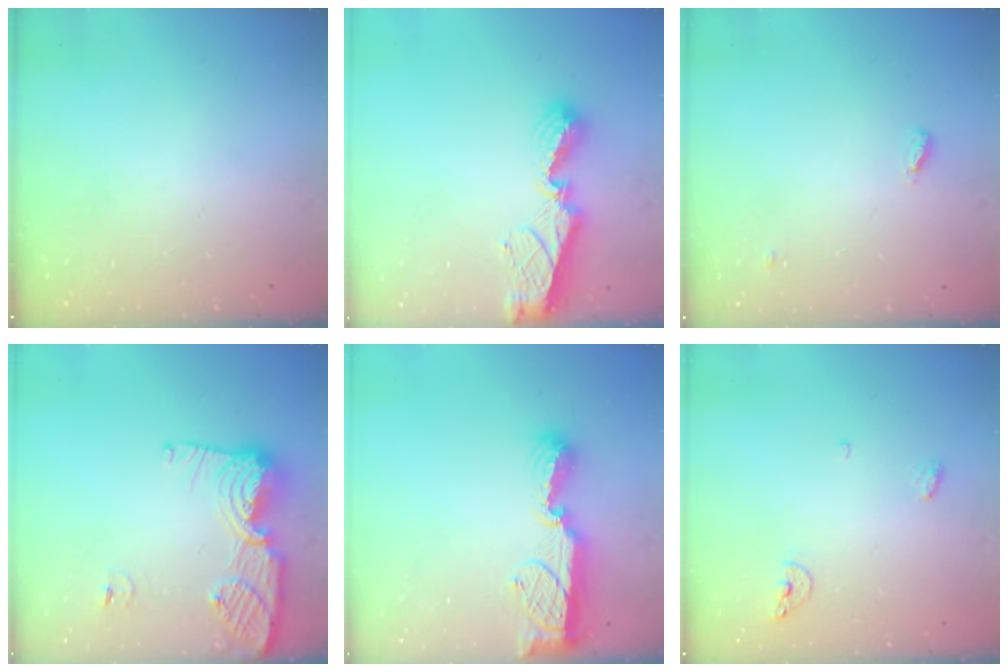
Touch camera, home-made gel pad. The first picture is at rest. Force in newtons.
{"total": 10.2, "press": 10.1, "slide": 1.1}
{"total": 4.6, "press": 4.5, "slide": 0.7}
{"total": 14.0, "press": 13.9, "slide": 1.4}
{"total": 12.8, "press": 11.4, "slide": 5.9}
{"total": 6.2, "press": 6.1, "slide": 1.1}